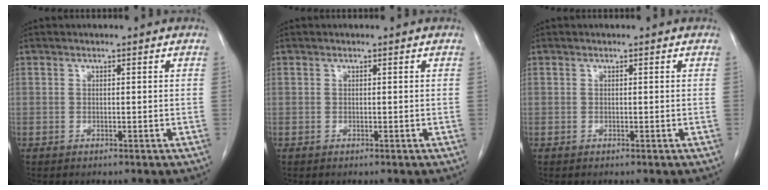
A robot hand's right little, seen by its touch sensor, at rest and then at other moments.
{"total": 0.0}
{"total": 0.0}